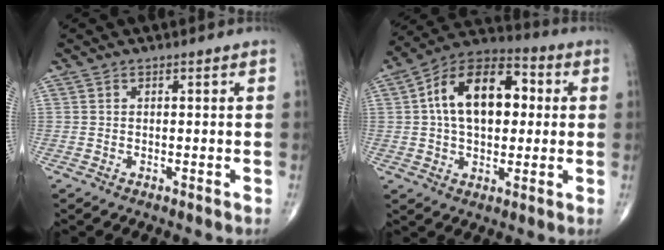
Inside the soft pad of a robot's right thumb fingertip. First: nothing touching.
{"total": 17.4, "force": [2.7, 10.4, 13.7], "torque": [-0.204, 0.025, 0.036]}